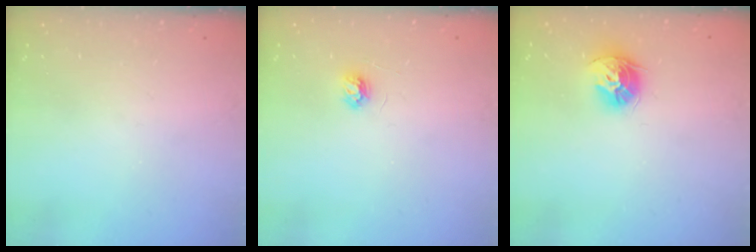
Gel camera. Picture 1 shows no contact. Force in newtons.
{"total": 3.3, "press": 3.3, "slide": 0.4}
{"total": 10.4, "press": 10.3, "slide": 1.1}